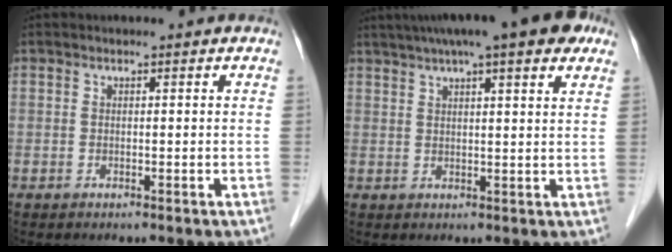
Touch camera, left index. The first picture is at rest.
{"total": 14.8, "force": [10.5, 2.1, 10.2], "torque": [-0.159, 0.043, 0.139]}